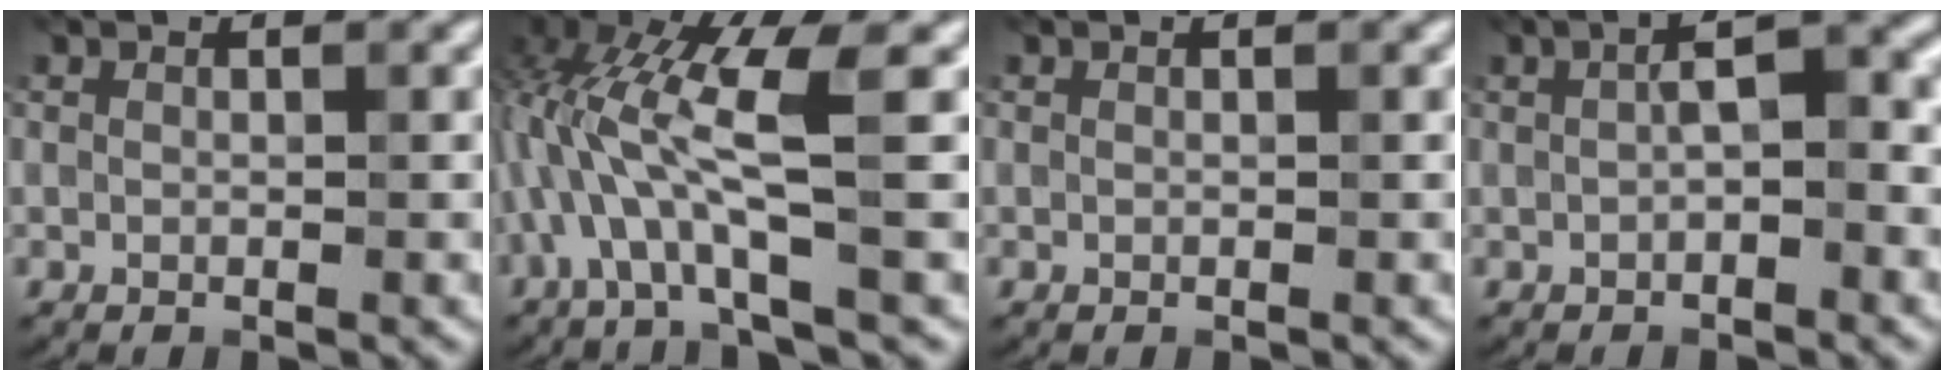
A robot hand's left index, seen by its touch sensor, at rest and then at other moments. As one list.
[{"total": 7.5, "force": [-0.4, 2.1, 7.2], "torque": [-0.165, 0.019, -0.009]}, {"total": 0.0}, {"total": 3.2, "force": [-0.3, 1.0, 3.0], "torque": [-0.056, 0.015, -0.008]}]